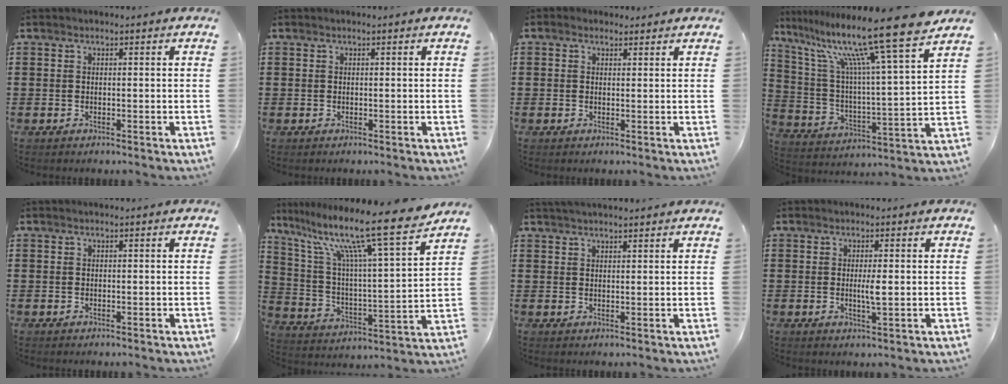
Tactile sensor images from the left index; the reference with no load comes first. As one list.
[{"total": 0.0}, {"total": 1.3, "force": [0.8, 1.1, 0.0], "torque": [0.003, 0.004, 0.014]}, {"total": 15.4, "force": [12.0, -0.4, 9.5], "torque": [-0.208, -0.083, 0.191]}, {"total": 0.0}, {"total": 14.1, "force": [11.1, 0.4, 8.7], "torque": [-0.191, -0.075, 0.176]}, {"total": 2.0, "force": [1.9, 0.1, 0.6], "torque": [-0.013, 0.004, 0.036]}, {"total": 2.7, "force": [0.0, 0.2, 2.7], "torque": [-0.049, -0.005, 0.000]}]